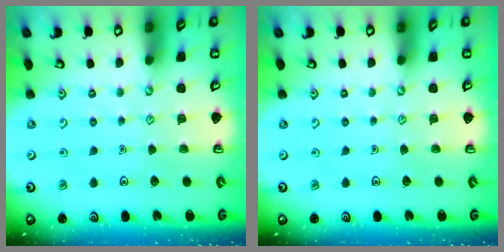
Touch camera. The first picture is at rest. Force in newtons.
{"total": 0.0}